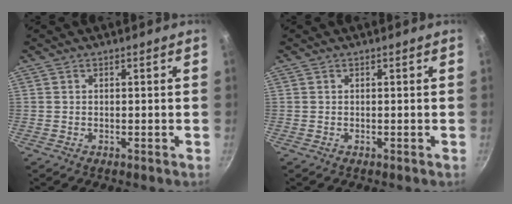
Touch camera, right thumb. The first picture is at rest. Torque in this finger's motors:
{"motor_torque": [0.00, 0.00, 0.00, 0.00, 0.01]}